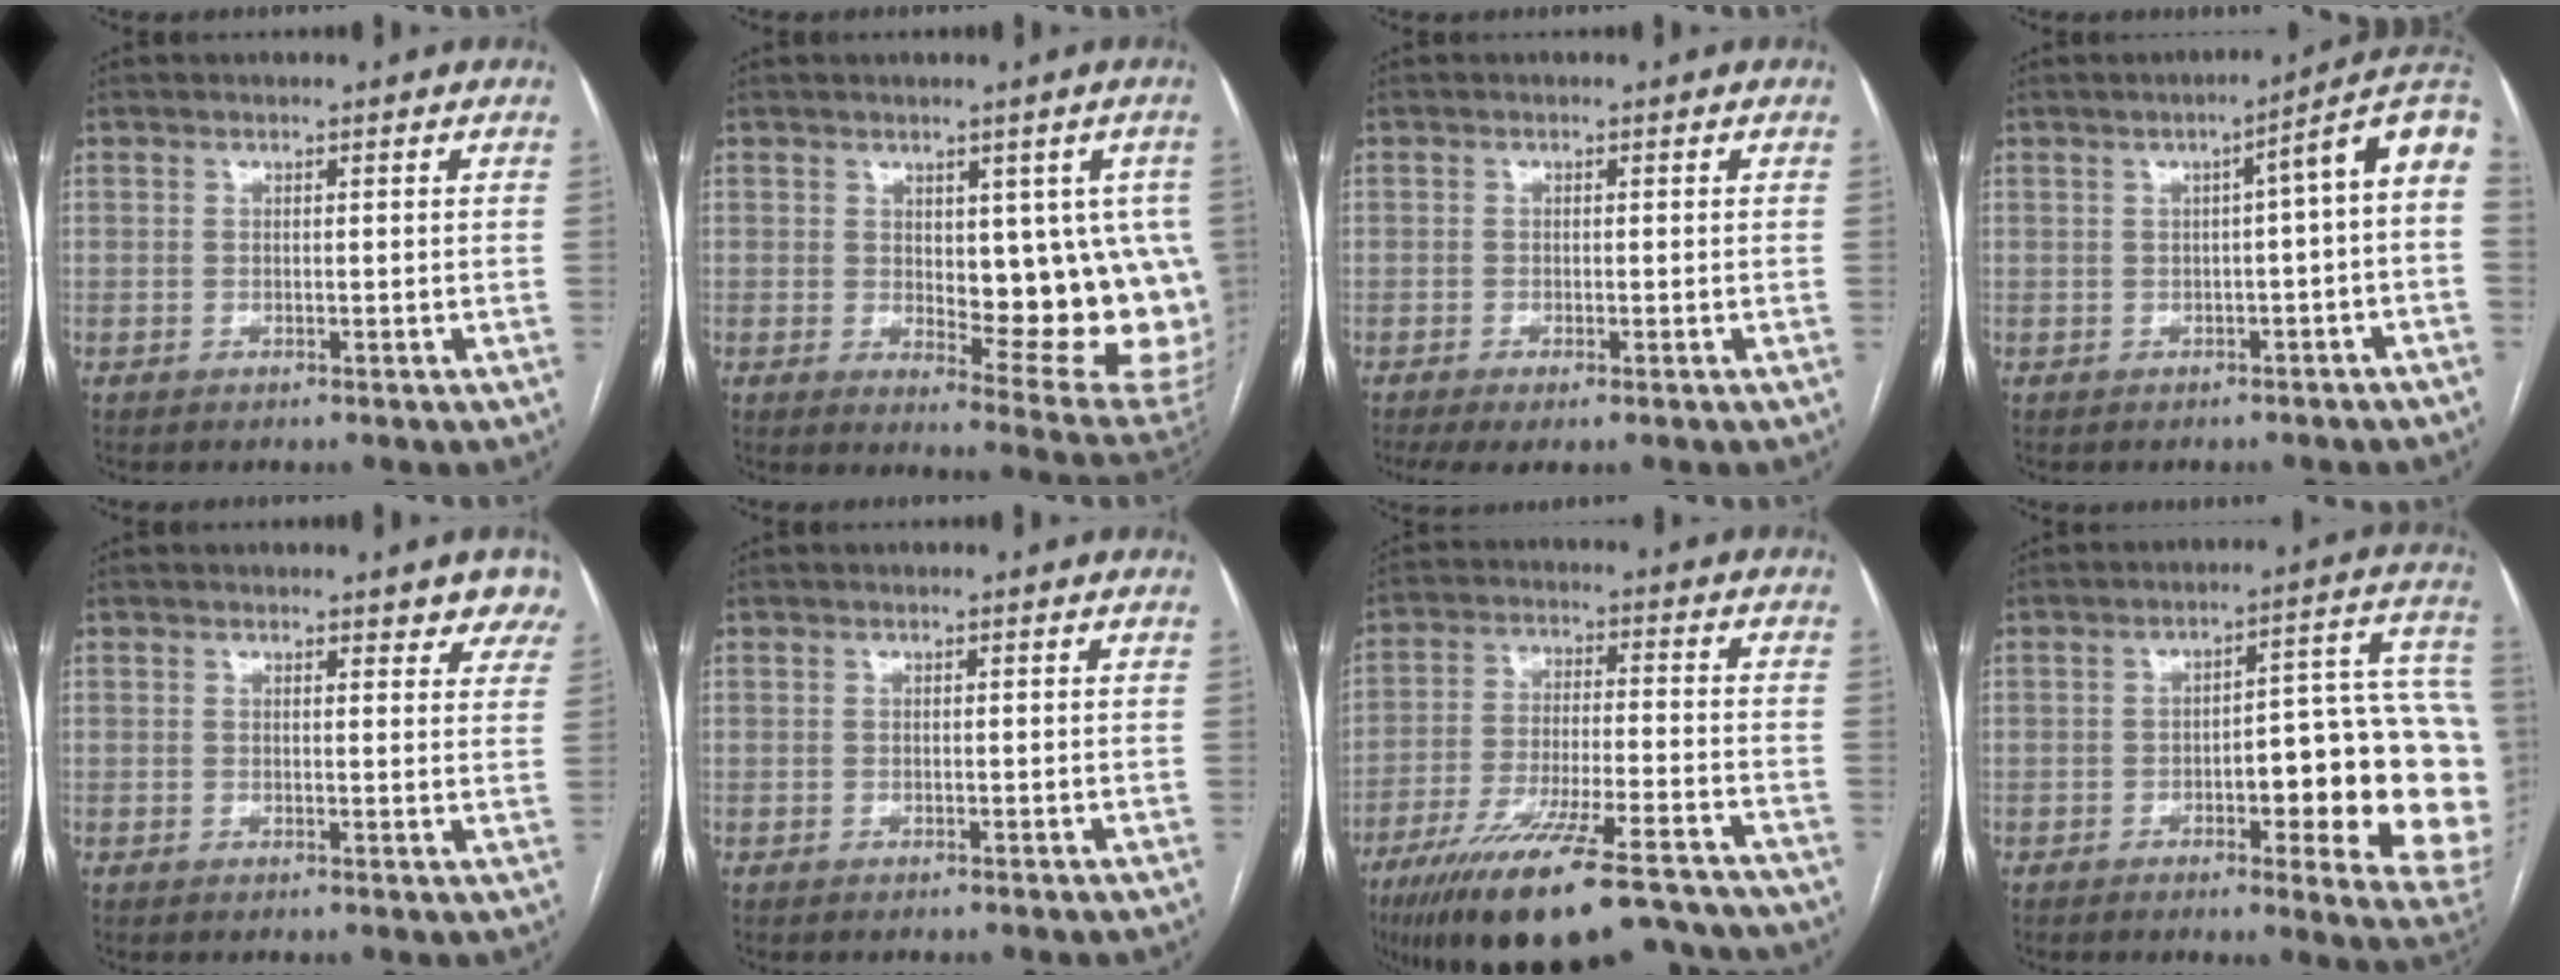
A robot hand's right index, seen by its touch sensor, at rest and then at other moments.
{"total": 14.7, "force": [0.4, 5.6, 13.6], "torque": [-0.128, -0.004, 0.019]}
{"total": 3.5, "force": [-2.1, 0.8, 2.6], "torque": [-0.046, -0.010, -0.034]}
{"total": 8.0, "force": [0.6, 0.4, 7.9], "torque": [-0.098, 0.031, 0.000]}
{"total": 5.5, "force": [4.9, 1.8, 2.0], "torque": [-0.001, -0.009, 0.036]}
{"total": 0.0}
{"total": 21.4, "force": [-16.7, 3.4, 13.0], "torque": [-0.195, -0.016, -0.265]}
{"total": 21.1, "force": [-4.0, 5.0, 20.1], "torque": [-0.164, 0.038, -0.034]}